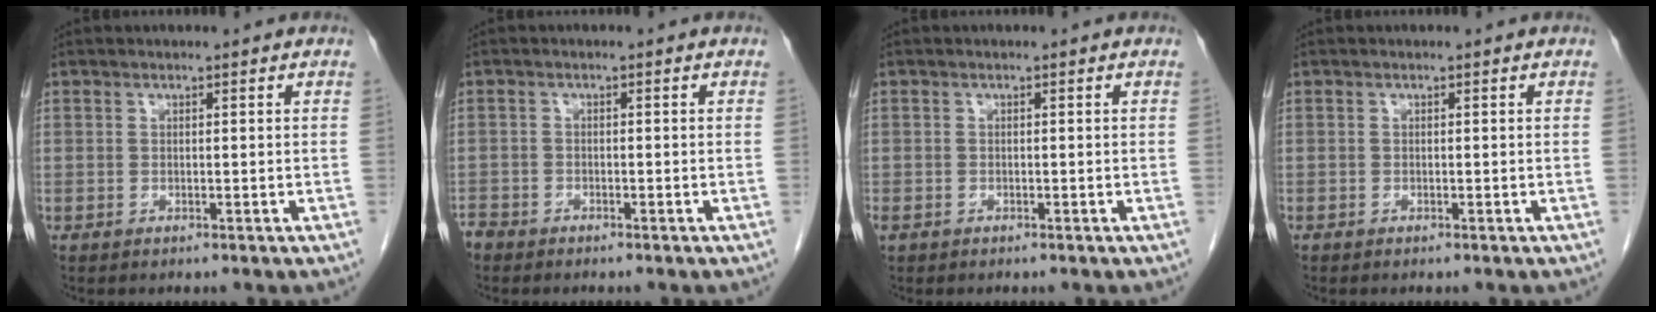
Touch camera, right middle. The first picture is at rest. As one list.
[{"total": 2.4, "force": [-2.2, 1.0, 0.0], "torque": [-0.001, 0.000, -0.042]}, {"total": 0.8, "force": [-0.5, 0.5, 0.3], "torque": [-0.009, 0.000, -0.005]}, {"total": 0.0}]